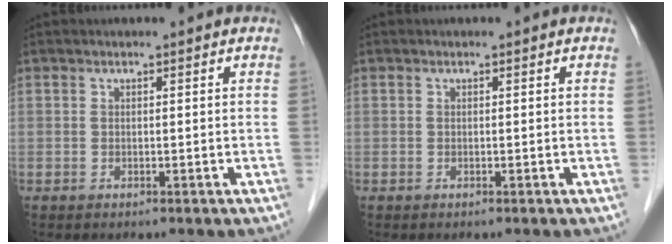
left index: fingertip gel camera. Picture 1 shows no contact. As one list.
[{"total": 0.0}]